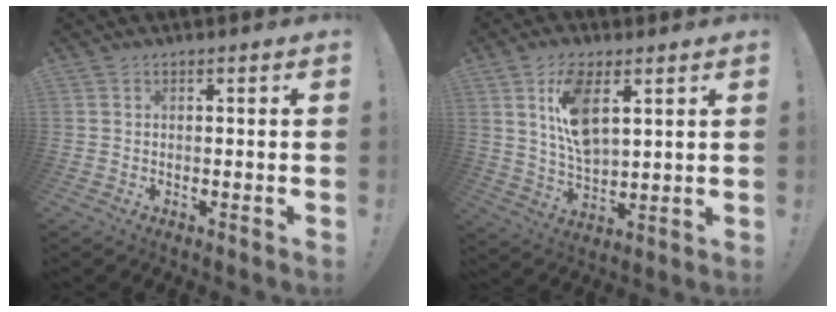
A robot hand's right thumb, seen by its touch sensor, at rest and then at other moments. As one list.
[{"total": 12.2, "force": [5.4, 6.0, 9.1], "torque": [-0.167, -0.017, 0.096]}]